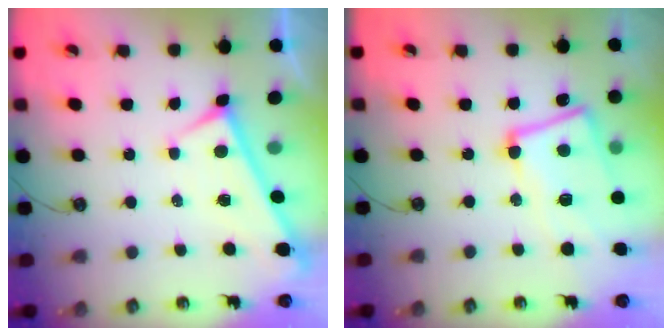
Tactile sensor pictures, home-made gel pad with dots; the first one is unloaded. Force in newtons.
{"total": 9.4, "press": 9.1, "slide": 2.1}